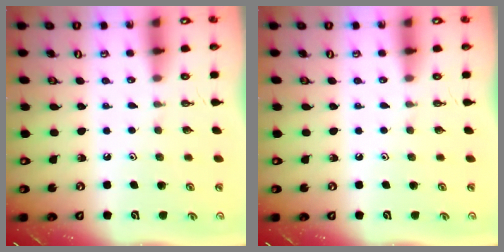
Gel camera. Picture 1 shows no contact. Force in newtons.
{"total": 0.0}